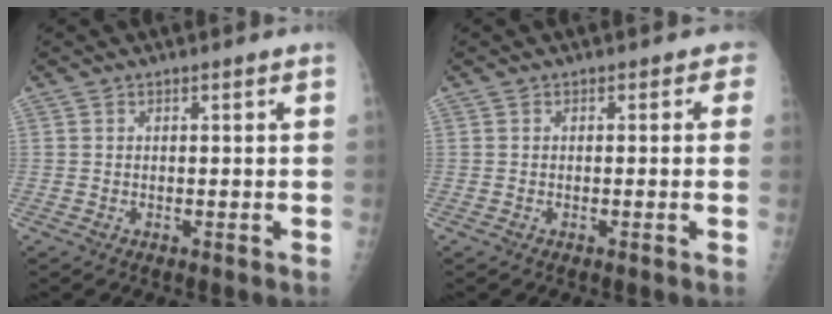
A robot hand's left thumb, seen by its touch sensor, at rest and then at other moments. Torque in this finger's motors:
{"motor_torque": [1.01, 0.91, 0.67, -0.31, 0.02]}